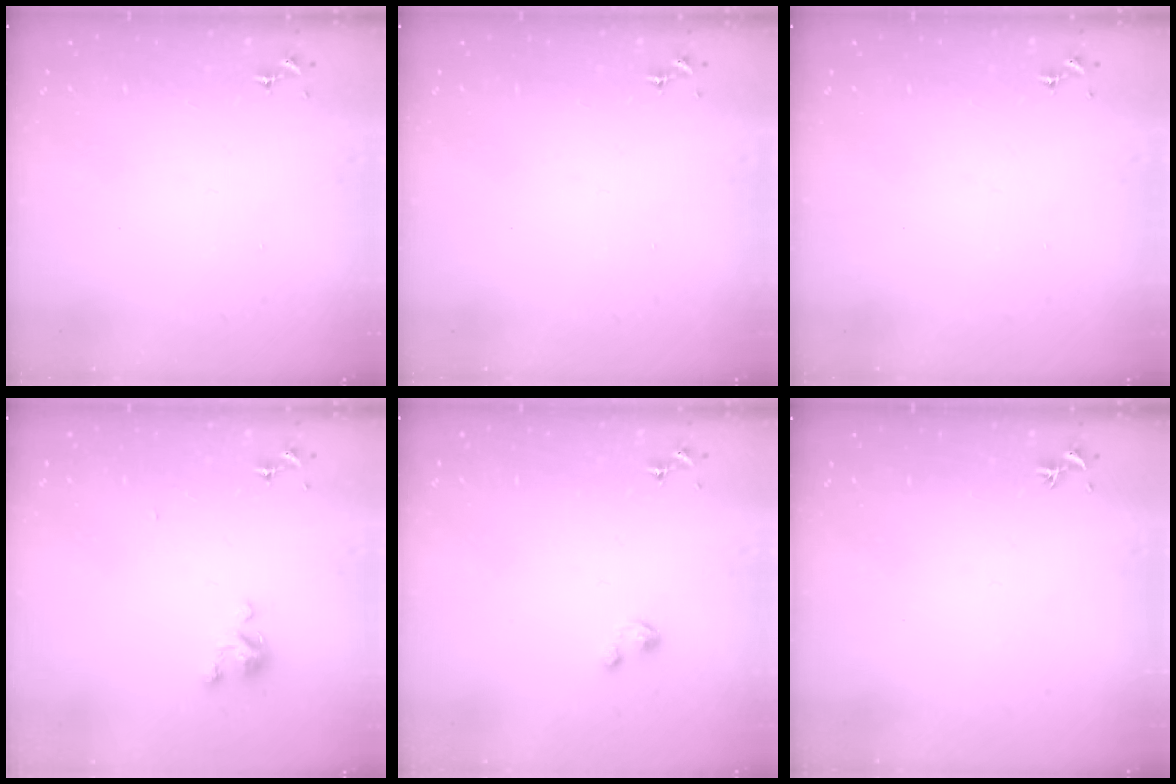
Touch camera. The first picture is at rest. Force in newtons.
{"total": 0.0}
{"total": 0.0}
{"total": 4.5, "press": 4.5, "slide": 0.3}
{"total": 2.5, "press": 2.5, "slide": 0.3}
{"total": 0.0}